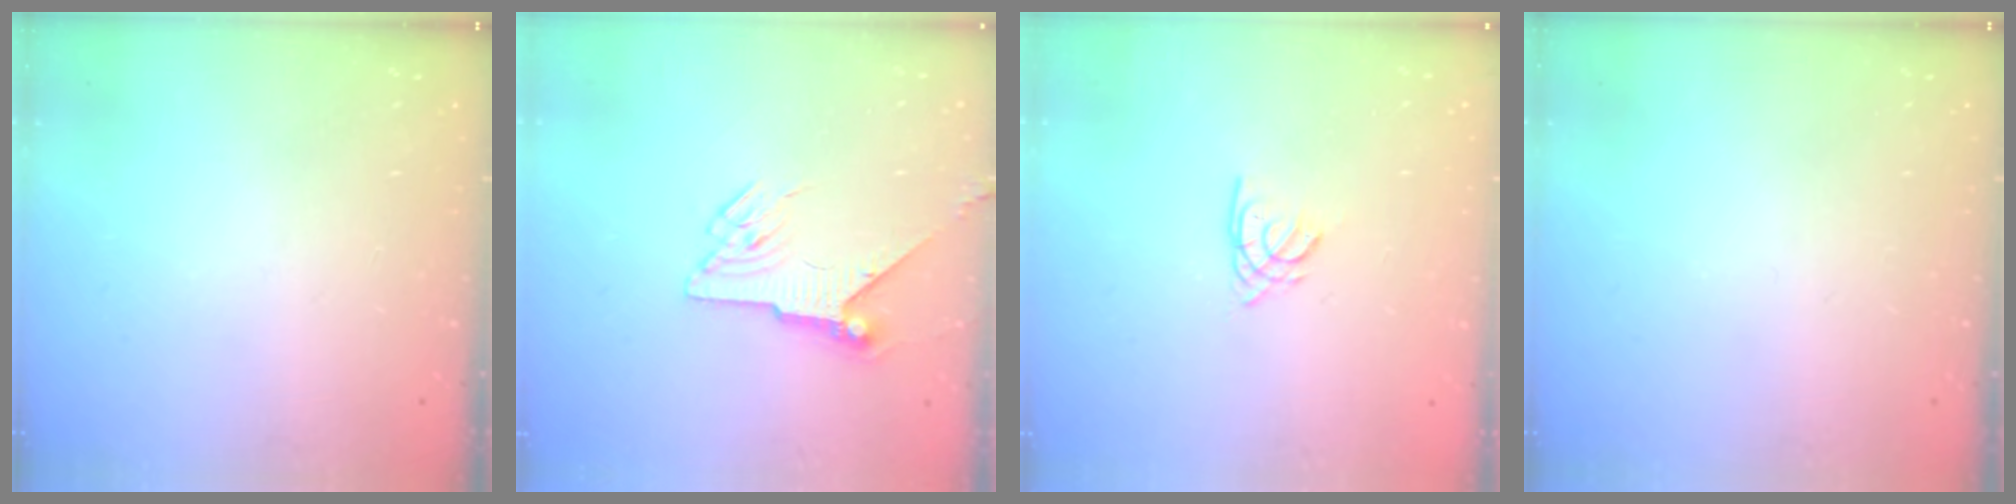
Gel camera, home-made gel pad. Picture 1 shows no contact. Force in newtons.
{"total": 6.5, "press": 6.4, "slide": 0.9}
{"total": 1.8, "press": 1.8, "slide": 0.3}
{"total": 0.0}